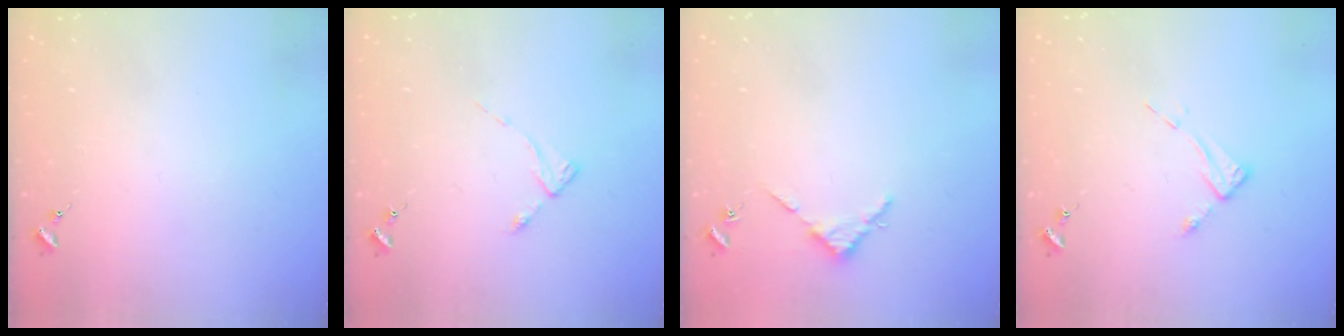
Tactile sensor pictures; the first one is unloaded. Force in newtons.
{"total": 2.9, "press": 2.8, "slide": 0.4}
{"total": 2.7, "press": 2.7, "slide": 0.3}
{"total": 5.3, "press": 5.2, "slide": 0.1}